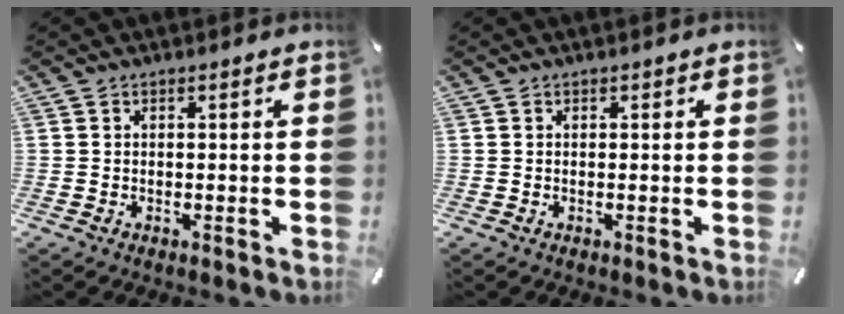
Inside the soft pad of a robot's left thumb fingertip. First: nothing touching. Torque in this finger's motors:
{"motor_torque": [-0.17, -0.25, -0.11, 0.02, 0.01]}